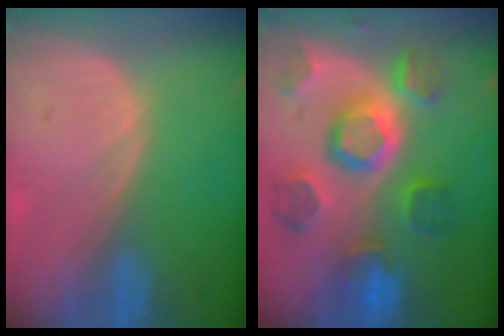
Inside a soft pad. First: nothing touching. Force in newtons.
{"total": 11.4, "press": 10.0, "slide": 5.7}